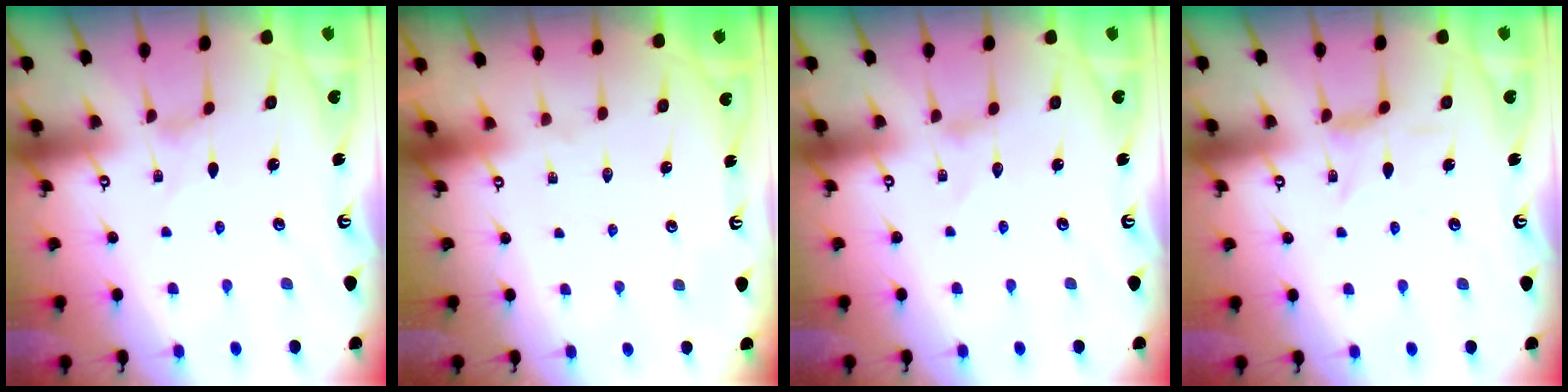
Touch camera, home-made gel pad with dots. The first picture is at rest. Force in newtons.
{"total": 0.0}
{"total": 0.0}
{"total": 0.8, "press": 0.7, "slide": 0.4}